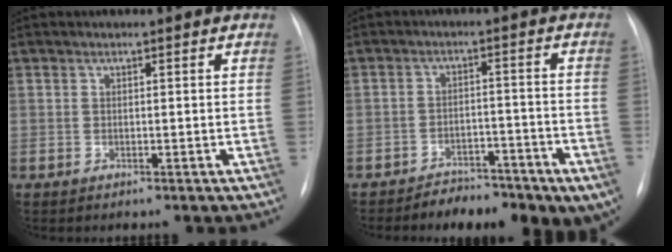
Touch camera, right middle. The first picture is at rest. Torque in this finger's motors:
{"motor_torque": [1.08, -1.06, 0.22, 0.06]}